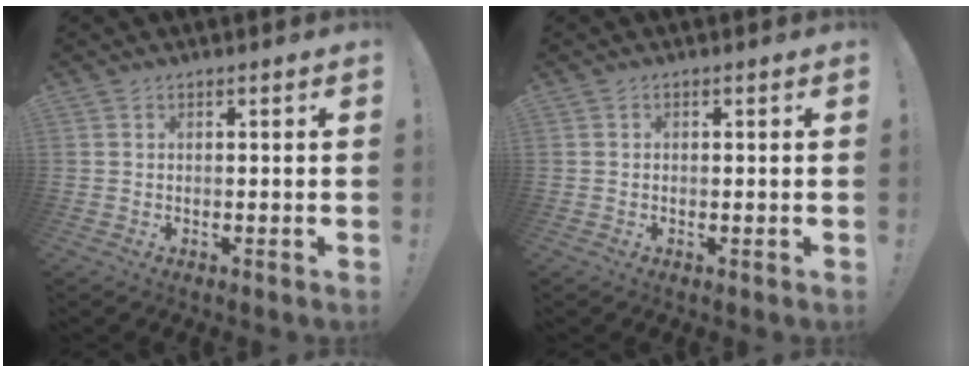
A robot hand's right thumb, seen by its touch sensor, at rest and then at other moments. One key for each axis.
{"total": 0.0}